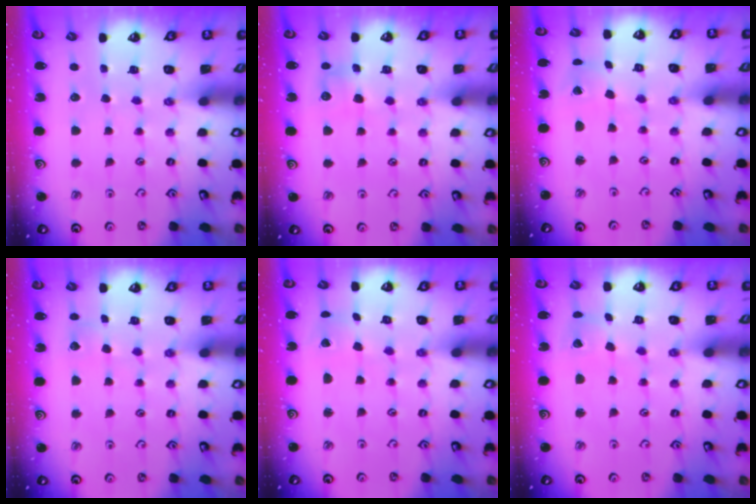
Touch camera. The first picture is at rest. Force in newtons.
{"total": 5.4, "press": 5.4, "slide": 0.7}
{"total": 1.3, "press": 1.3, "slide": 0.3}
{"total": 2.7, "press": 2.7, "slide": 0.4}
{"total": 0.8, "press": 0.8, "slide": 0.1}
{"total": 4.4, "press": 4.4, "slide": 0.5}